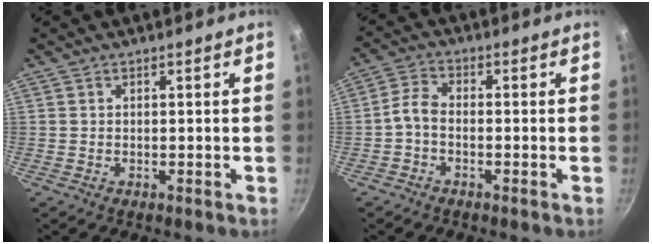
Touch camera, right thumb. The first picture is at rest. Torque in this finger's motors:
{"motor_torque": [0.55, 0.24, 0.37, -0.70, 0.13]}